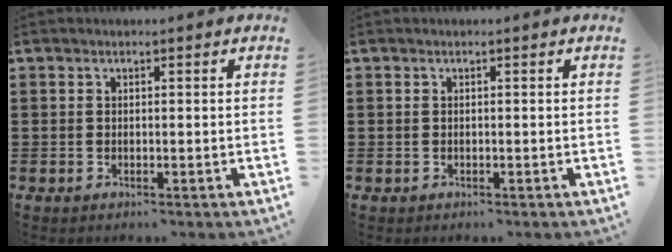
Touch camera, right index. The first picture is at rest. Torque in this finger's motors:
{"motor_torque": [-0.09, 0.08, 0.02, -0.01]}